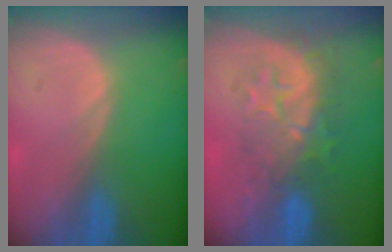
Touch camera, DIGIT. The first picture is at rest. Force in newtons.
{"total": 8.9, "press": 8.1, "slide": 3.7}